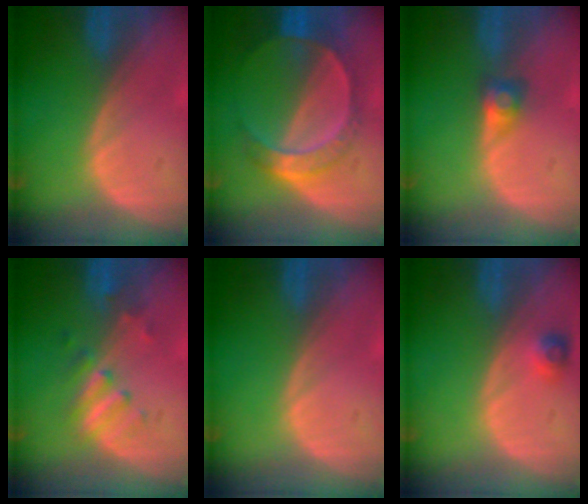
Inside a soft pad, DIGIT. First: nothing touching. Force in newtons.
{"total": 6.9, "press": 6.5, "slide": 2.4}
{"total": 2.6, "press": 2.4, "slide": 1.0}
{"total": 3.6, "press": 3.6, "slide": 0.5}
{"total": 0.0}
{"total": 2.4, "press": 2.2, "slide": 0.9}